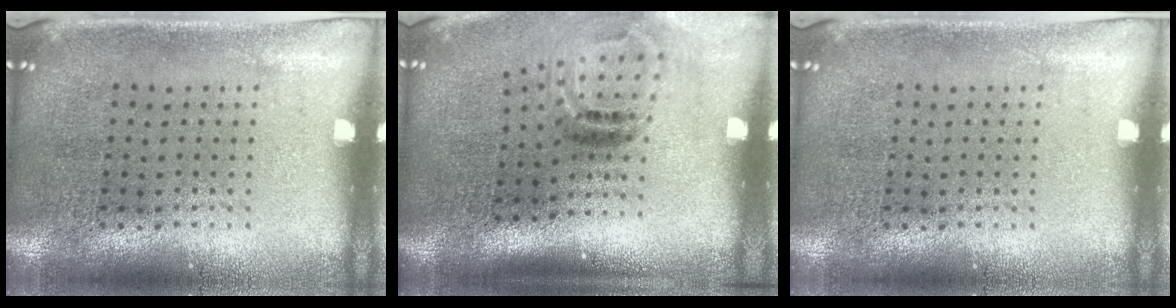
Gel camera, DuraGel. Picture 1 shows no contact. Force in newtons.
{"total": 2.0, "press": 1.2, "slide": 1.6}
{"total": 0.0}